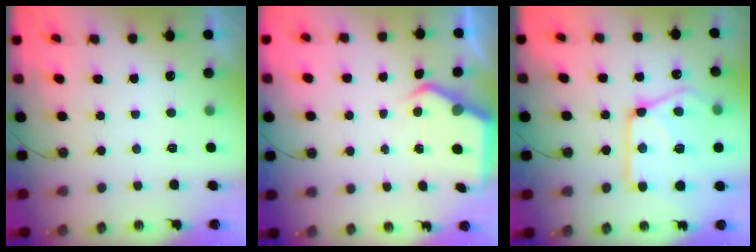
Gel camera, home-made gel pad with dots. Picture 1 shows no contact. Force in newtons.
{"total": 5.4, "press": 5.4, "slide": 0.4}
{"total": 21.8, "press": 21.7, "slide": 2.2}